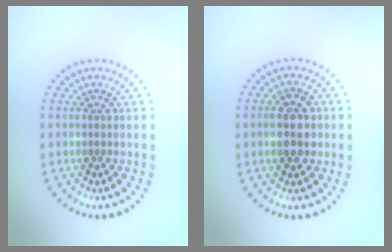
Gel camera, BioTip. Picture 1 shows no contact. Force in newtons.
{"total": 3.7, "press": 3.7, "slide": 0.2}